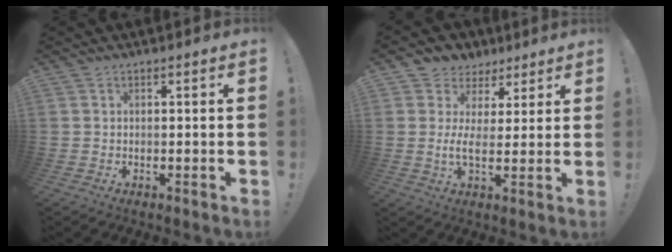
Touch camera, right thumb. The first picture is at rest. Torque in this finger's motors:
{"motor_torque": [-0.22, 0.55, -0.07, -0.07, 0.00]}